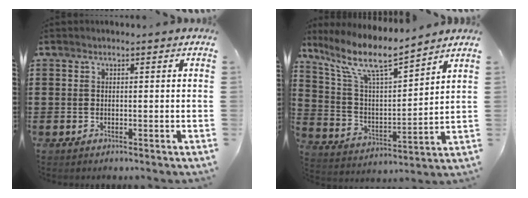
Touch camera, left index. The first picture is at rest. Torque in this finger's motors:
{"motor_torque": [2.14, 0.00, 0.29, 0.19]}